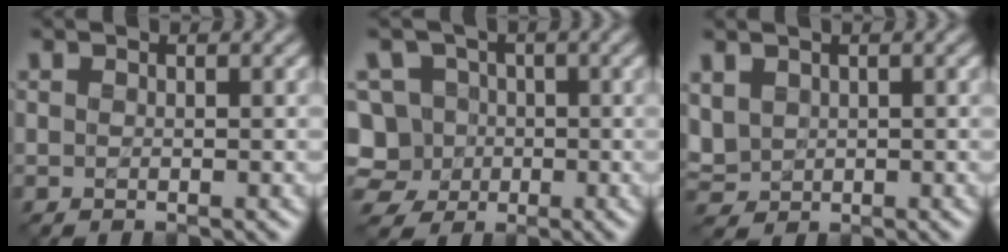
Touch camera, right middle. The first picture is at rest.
{"total": 7.0, "force": [-1.8, 6.4, 2.2], "torque": [-0.034, 0.024, -0.062]}
{"total": 2.4, "force": [0.7, 2.0, 1.1], "torque": [-0.037, -0.001, 0.019]}